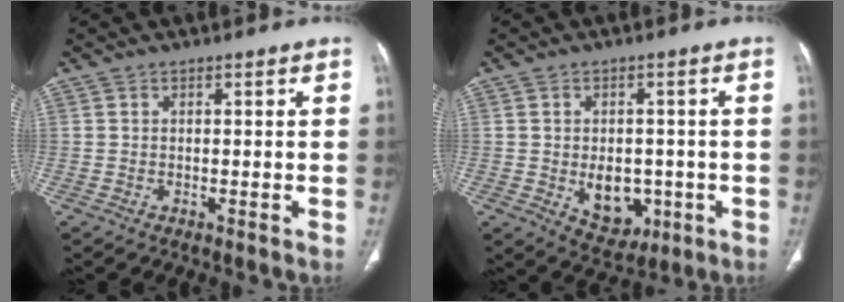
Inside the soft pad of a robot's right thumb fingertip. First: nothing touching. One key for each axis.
{"total": 8.3, "fx": -1.7, "fy": 6.0, "fz": 5.6, "tx": -0.049, "ty": 0.002, "tz": -0.005}